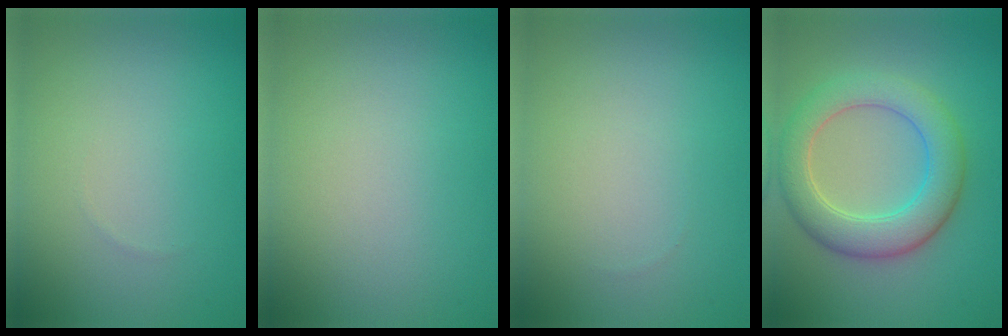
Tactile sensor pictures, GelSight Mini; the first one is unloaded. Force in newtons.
{"total": 0.0}
{"total": 0.0}
{"total": 6.0, "press": 5.9, "slide": 0.4}